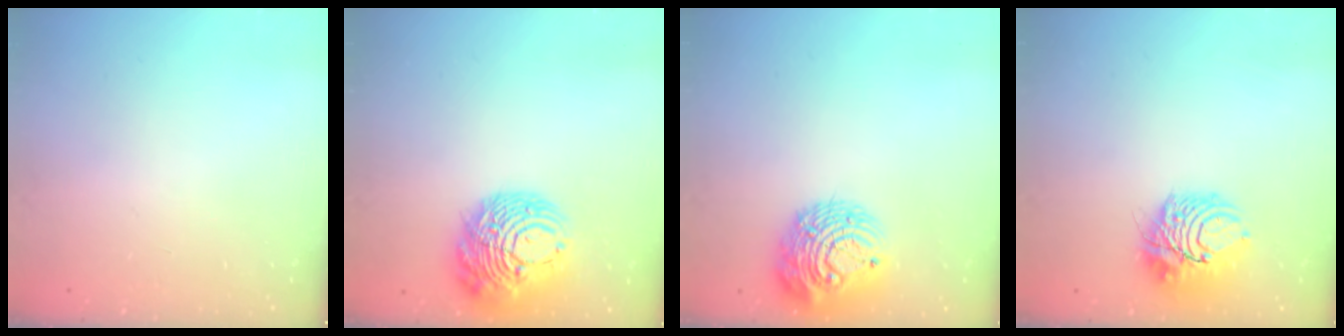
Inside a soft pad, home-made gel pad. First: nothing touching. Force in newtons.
{"total": 16.9, "press": 16.8, "slide": 1.7}
{"total": 14.9, "press": 14.8, "slide": 1.2}
{"total": 10.3, "press": 10.1, "slide": 1.6}